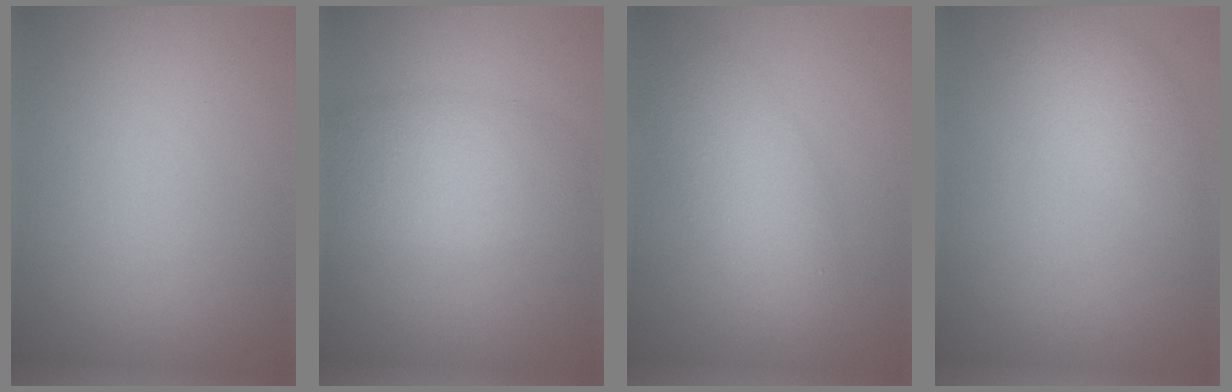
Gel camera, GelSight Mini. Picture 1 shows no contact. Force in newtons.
{"total": 4.2, "press": 4.2, "slide": 0.1}
{"total": 4.9, "press": 4.9, "slide": 0.5}
{"total": 2.5, "press": 2.5, "slide": 0.1}